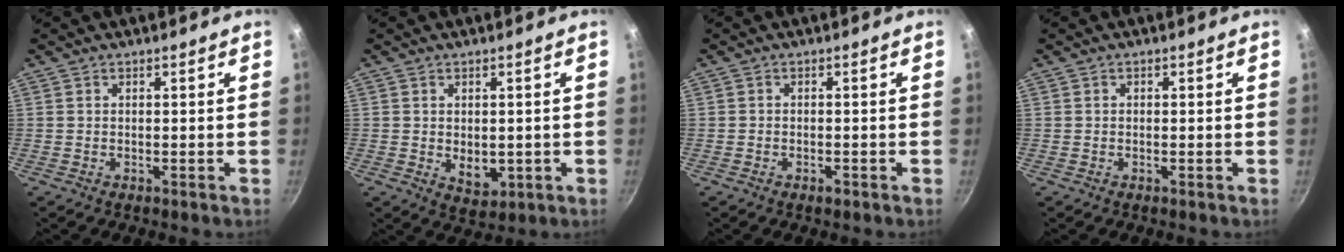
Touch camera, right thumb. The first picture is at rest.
{"total": 5.0, "force": [-0.4, 3.4, 3.6], "torque": [-0.044, -0.010, 0.005]}
{"total": 1.4, "force": [-0.9, 0.7, 0.8], "torque": [-0.016, 0.006, -0.014]}
{"total": 0.0}